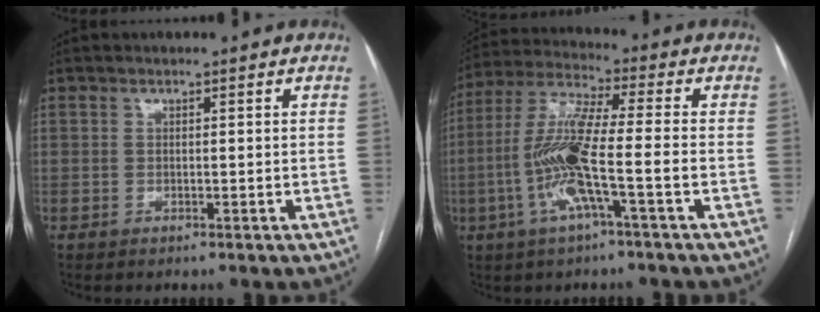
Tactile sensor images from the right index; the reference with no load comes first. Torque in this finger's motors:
{"motor_torque": [1.59, -0.51, 0.71, 0.21]}